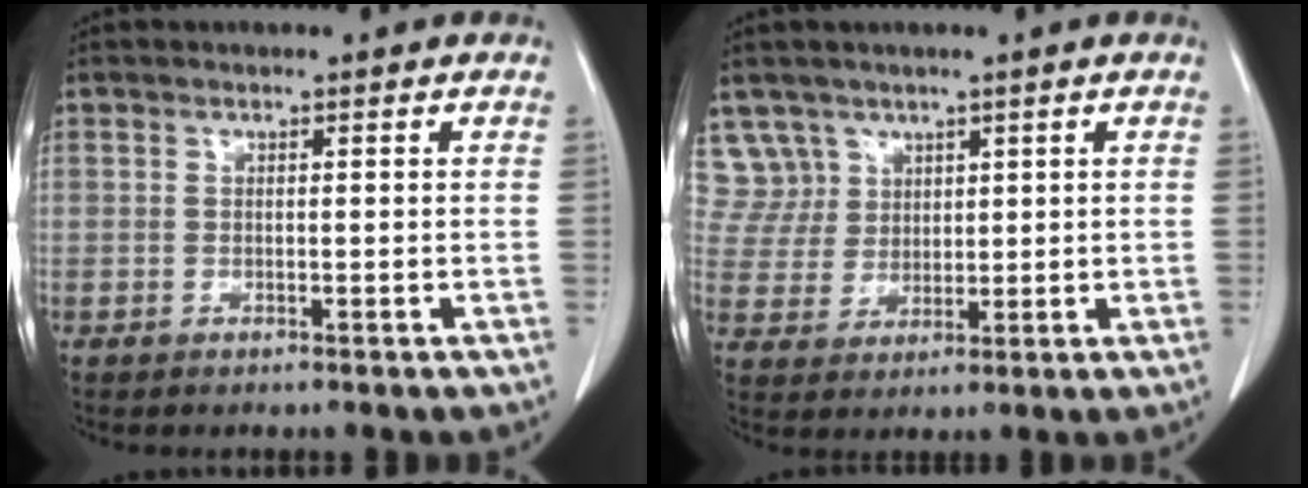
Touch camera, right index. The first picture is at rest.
{"total": 6.0, "force": [3.9, 4.5, -0.6], "torque": [0.022, 0.009, 0.083]}